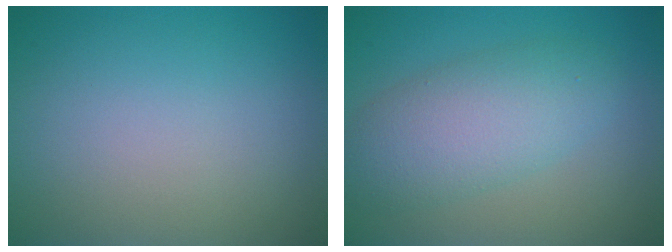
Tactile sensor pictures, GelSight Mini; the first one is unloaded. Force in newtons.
{"total": 5.4, "press": 5.4, "slide": 0.2}